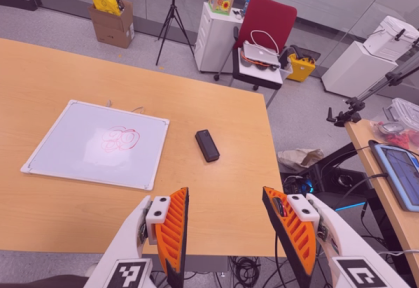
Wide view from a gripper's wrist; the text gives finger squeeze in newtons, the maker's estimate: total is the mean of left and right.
{"total": 0.0}